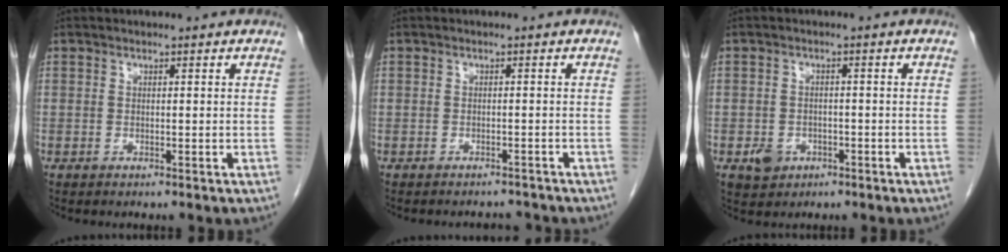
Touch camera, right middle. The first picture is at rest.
{"total": 3.3, "force": [-3.1, 1.2, -0.3], "torque": [0.009, 0.002, -0.042]}
{"total": 3.4, "force": [-1.5, 2.8, 1.3], "torque": [-0.019, 0.005, -0.017]}